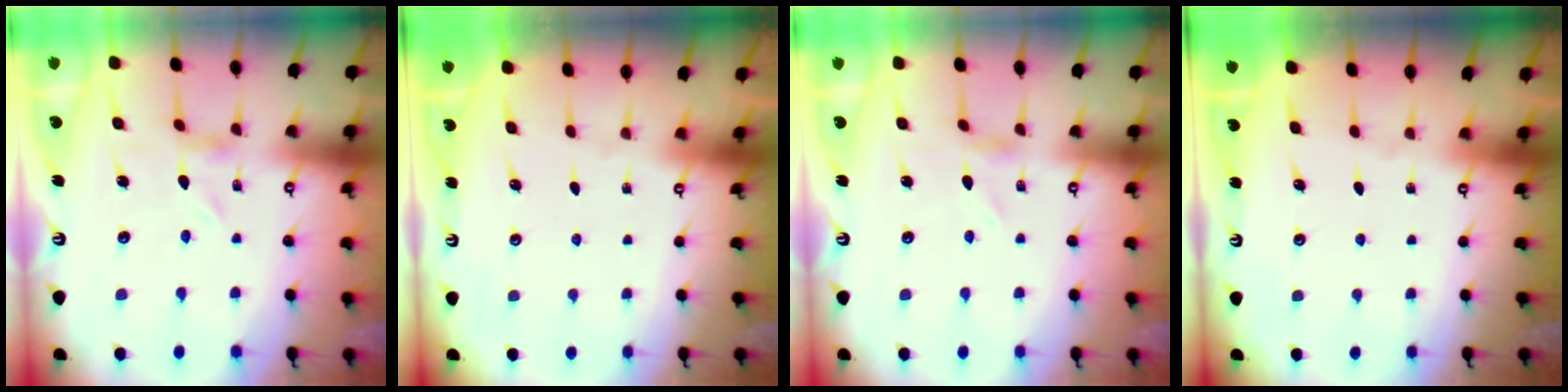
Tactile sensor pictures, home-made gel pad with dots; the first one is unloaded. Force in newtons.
{"total": 0.0}
{"total": 1.0, "press": 1.0, "slide": 0.1}
{"total": 0.0}